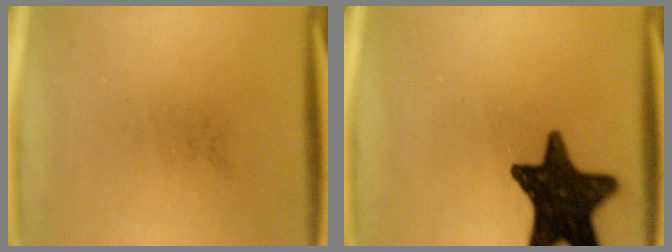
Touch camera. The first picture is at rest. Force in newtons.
{"total": 16.0}